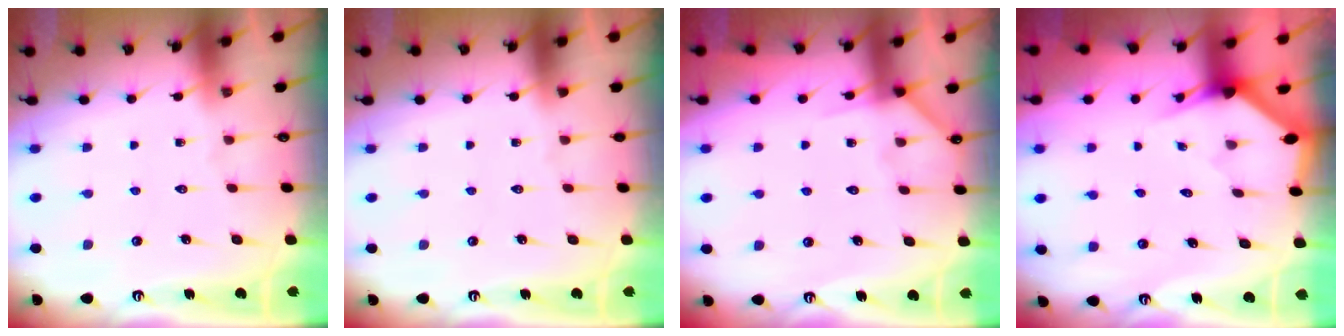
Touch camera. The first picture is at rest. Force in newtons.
{"total": 0.0}
{"total": 4.9, "press": 4.8, "slide": 0.7}
{"total": 2.4, "press": 2.4, "slide": 0.2}